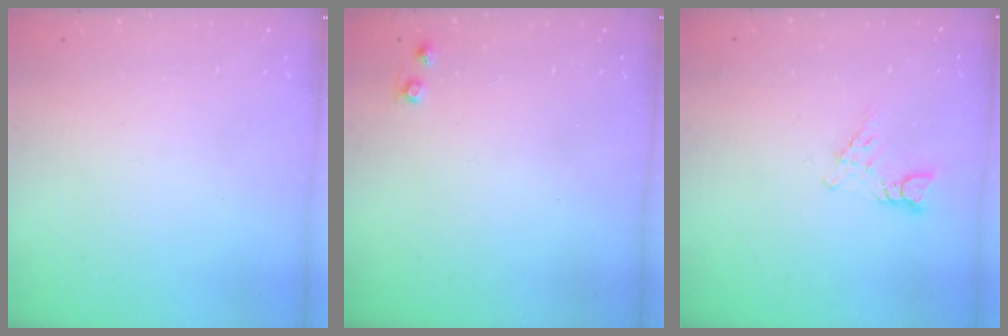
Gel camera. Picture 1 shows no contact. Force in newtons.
{"total": 3.7, "press": 3.7, "slide": 0.6}
{"total": 3.5, "press": 3.5, "slide": 0.4}